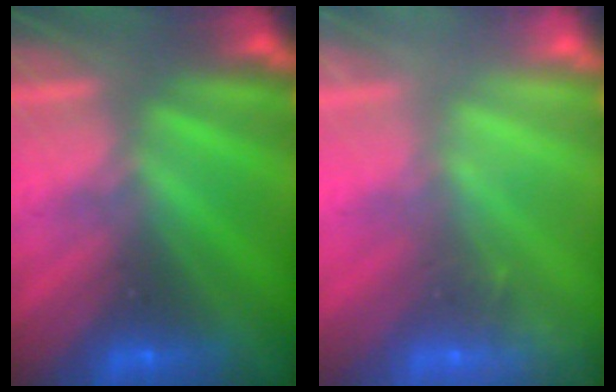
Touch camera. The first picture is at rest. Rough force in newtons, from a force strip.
{"total": 2.2}